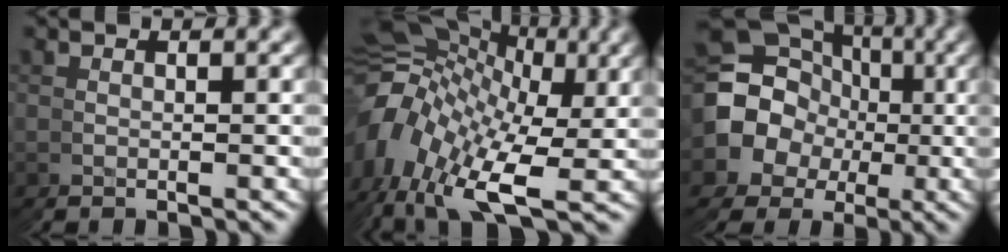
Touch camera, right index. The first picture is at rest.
{"total": 15.8, "force": [3.9, 11.3, 10.4], "torque": [-0.180, 0.020, 0.045]}
{"total": 16.1, "force": [0.9, 14.1, 7.6], "torque": [-0.146, -0.036, 0.020]}